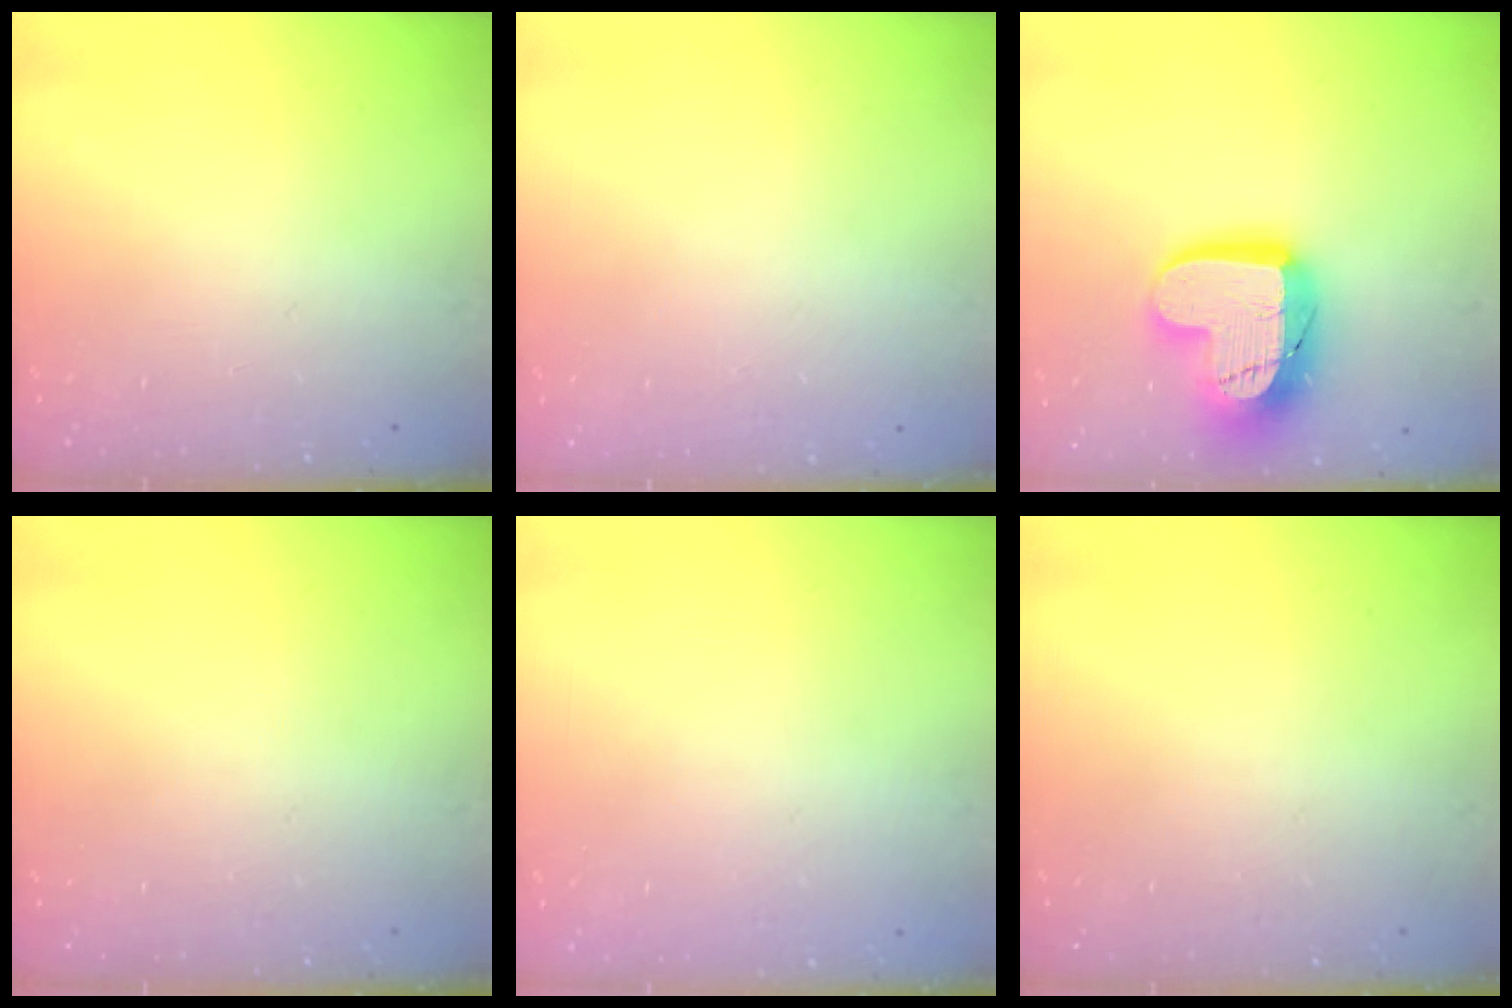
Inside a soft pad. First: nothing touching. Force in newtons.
{"total": 0.0}
{"total": 18.4, "press": 18.3, "slide": 1.4}
{"total": 0.0}
{"total": 0.0}
{"total": 0.0}